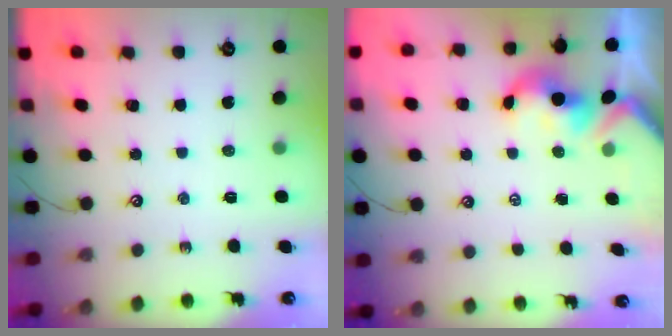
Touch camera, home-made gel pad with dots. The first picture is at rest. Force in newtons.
{"total": 1.5, "press": 1.5, "slide": 0.1}